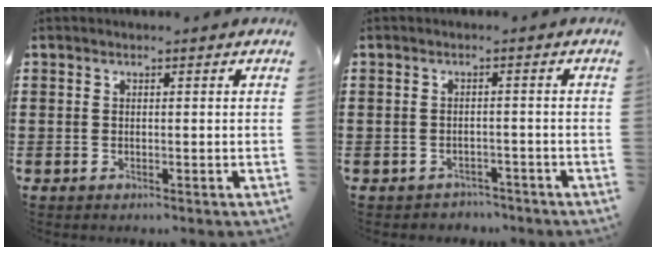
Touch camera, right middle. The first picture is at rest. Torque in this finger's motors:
{"motor_torque": [0.20, -0.06, -0.03, 0.00]}